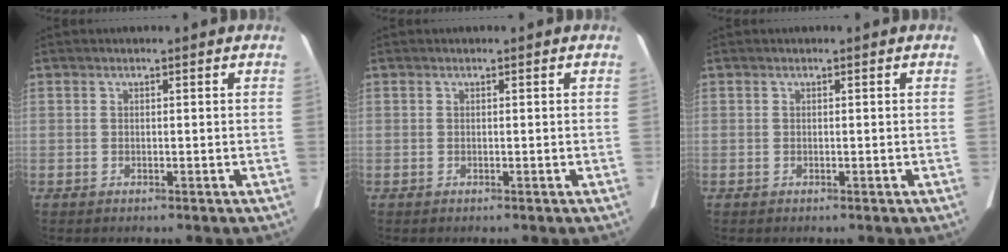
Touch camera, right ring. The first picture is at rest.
{"total": 0.0}
{"total": 0.0}